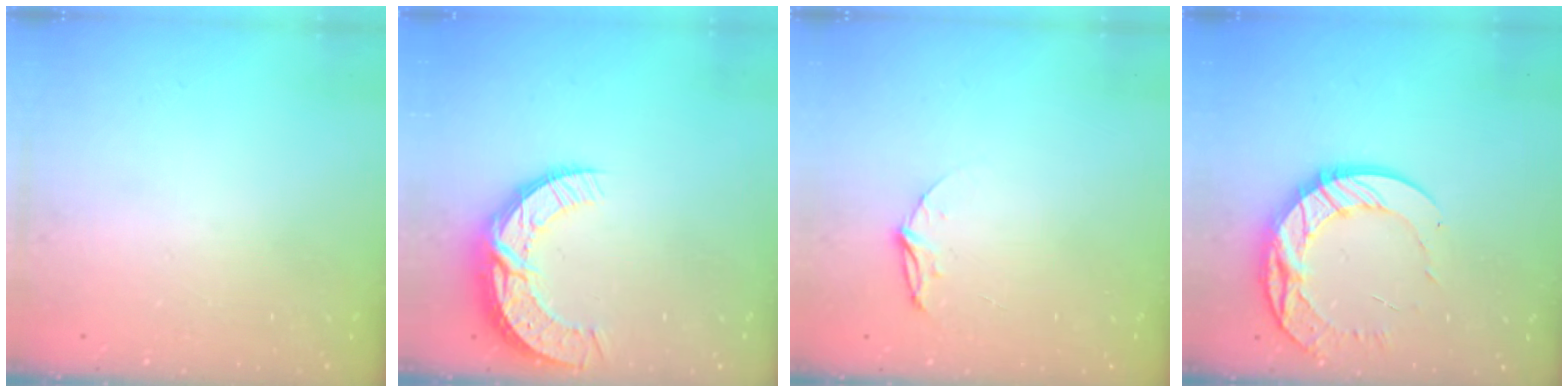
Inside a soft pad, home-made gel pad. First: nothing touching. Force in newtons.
{"total": 10.2, "press": 10.2, "slide": 0.8}
{"total": 4.4, "press": 4.4, "slide": 0.4}
{"total": 14.7, "press": 14.6, "slide": 1.3}